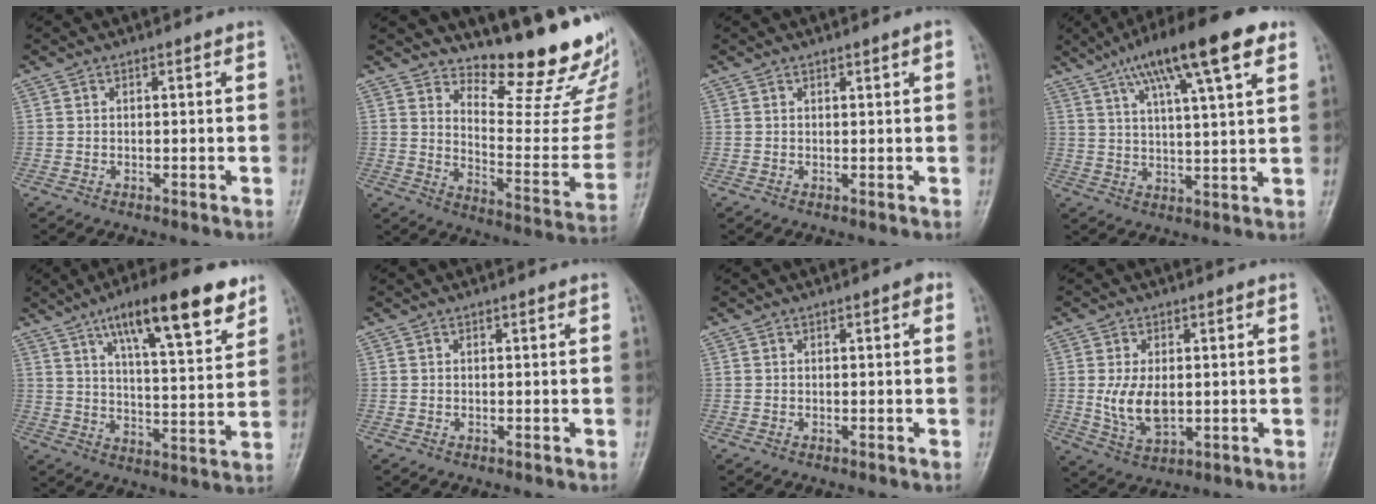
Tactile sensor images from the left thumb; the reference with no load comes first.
{"total": 18.8, "force": [16.2, 4.8, 8.2], "torque": [-0.068, -0.154, 0.220]}
{"total": 1.2, "force": [0.7, 0.2, 1.0], "torque": [-0.014, -0.002, 0.009]}
{"total": 17.4, "force": [9.4, 3.6, 14.2], "torque": [-0.217, -0.004, 0.149]}
{"total": 17.7, "force": [10.8, 4.7, 13.2], "torque": [-0.174, -0.042, 0.169]}
{"total": 0.0}
{"total": 1.3, "force": [0.6, 0.5, 1.1], "torque": [-0.011, 0.002, 0.005]}
{"total": 7.4, "force": [0.2, 4.3, 6.0], "torque": [-0.108, -0.013, 0.014]}